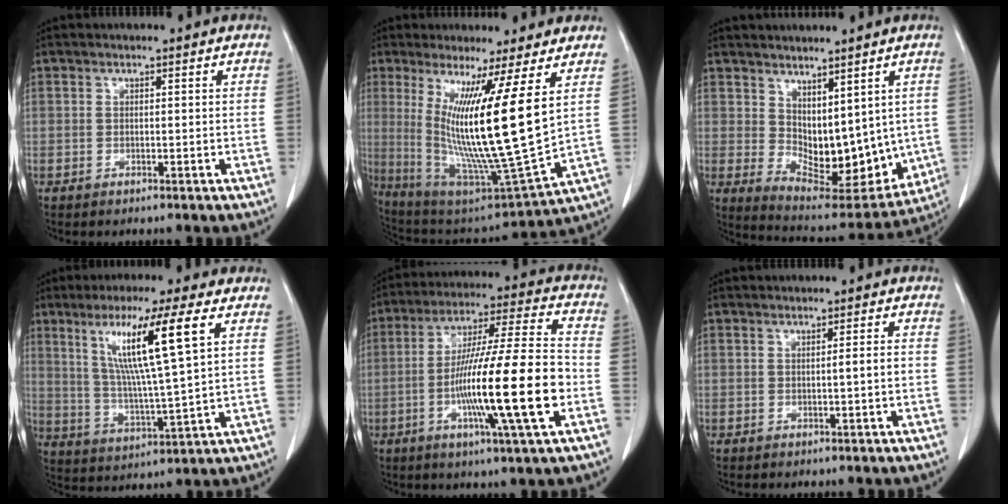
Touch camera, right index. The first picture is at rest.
{"total": 17.2, "force": [4.5, -0.7, 16.6], "torque": [-0.304, -0.037, 0.083]}
{"total": 13.7, "force": [1.6, 7.3, 11.5], "torque": [-0.160, -0.015, 0.054]}
{"total": 13.2, "force": [5.3, -0.8, 12.1], "torque": [-0.218, -0.001, 0.096]}
{"total": 19.1, "force": [-4.7, 0.0, 18.5], "torque": [-0.321, -0.009, -0.084]}
{"total": 1.5, "force": [-0.2, -0.1, 1.5], "torque": [-0.023, 0.001, -0.002]}